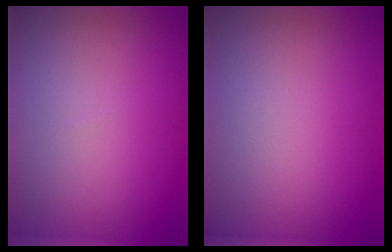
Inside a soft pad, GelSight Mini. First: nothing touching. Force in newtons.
{"total": 0.0}